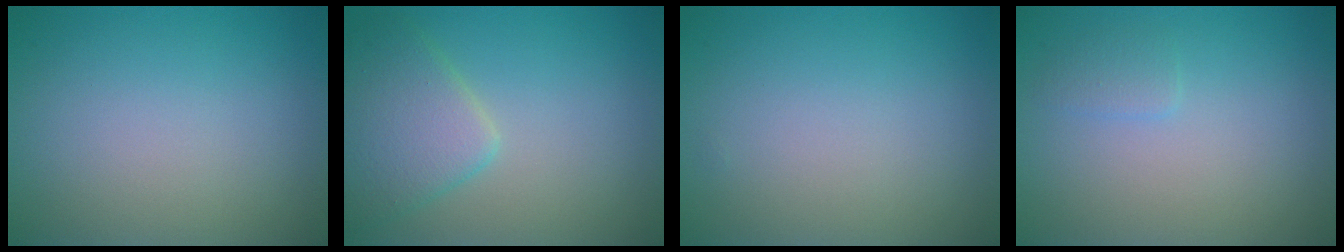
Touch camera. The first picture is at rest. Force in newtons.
{"total": 4.2, "press": 4.2, "slide": 0.3}
{"total": 0.0}
{"total": 1.0, "press": 1.0, "slide": 0.0}